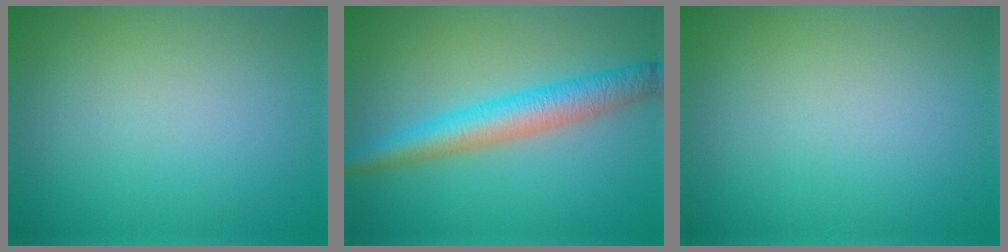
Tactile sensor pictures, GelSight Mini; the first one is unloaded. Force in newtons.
{"total": 5.0, "press": 5.0, "slide": 0.1}
{"total": 0.0}